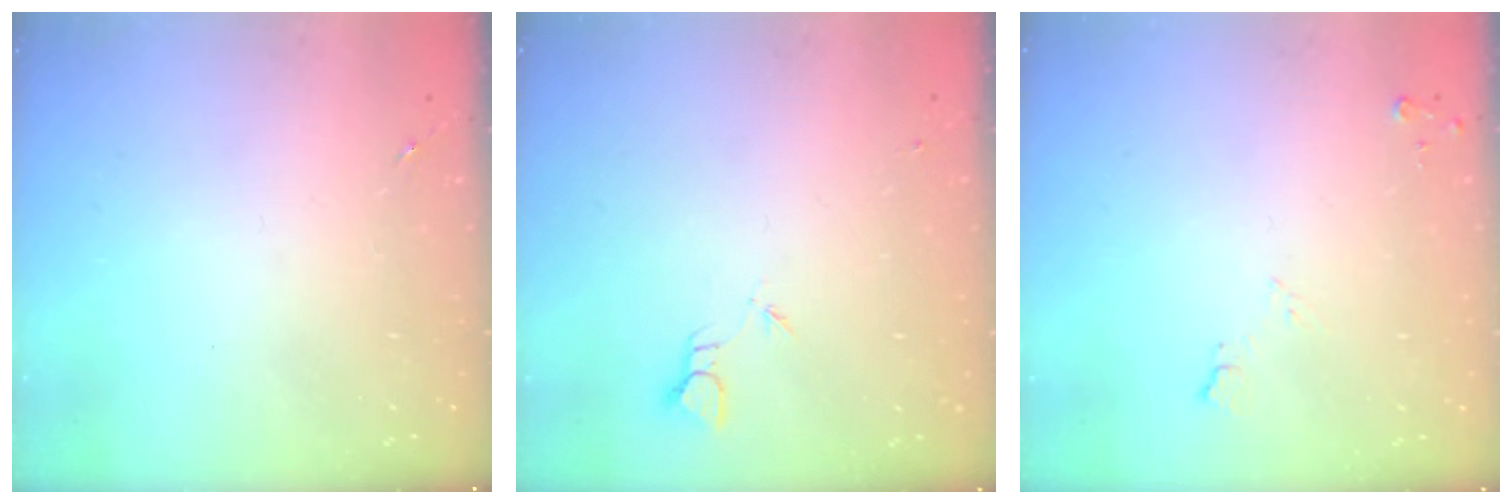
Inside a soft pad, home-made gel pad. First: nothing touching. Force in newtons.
{"total": 2.0, "press": 2.0, "slide": 0.1}
{"total": 5.7, "press": 5.6, "slide": 0.7}